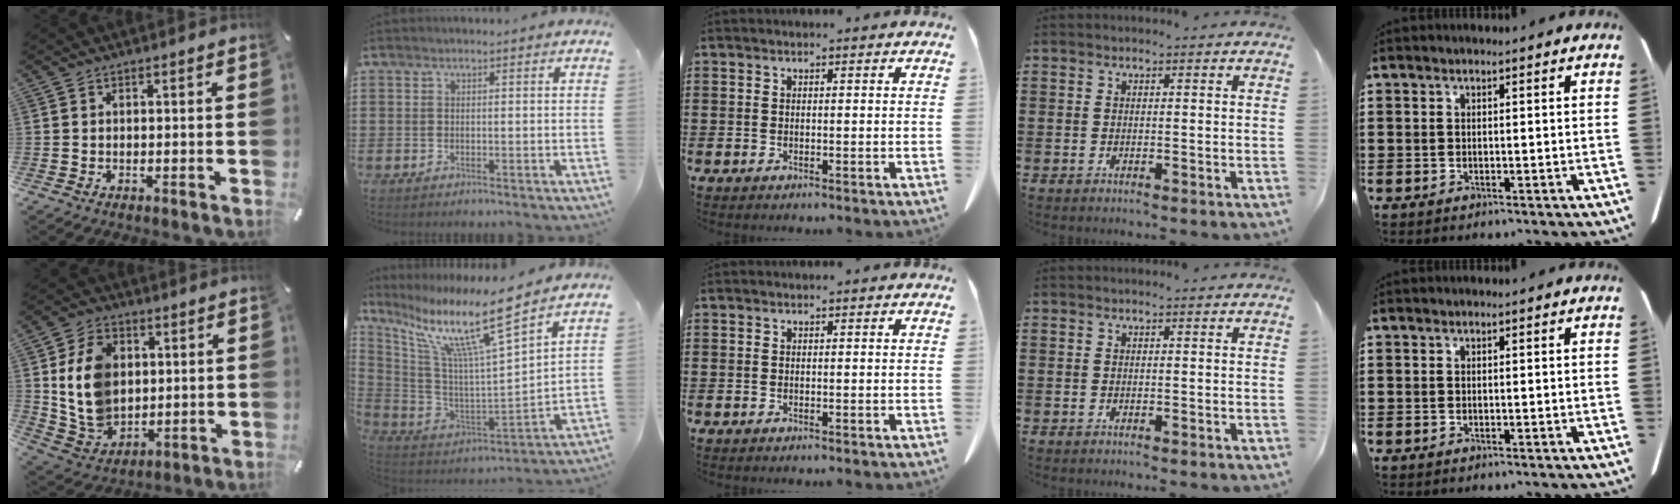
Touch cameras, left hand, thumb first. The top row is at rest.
{"thumb": {"total": 13.3, "force": [2.7, 10.9, 7.1], "torque": [-0.160, 0.005, 0.054]}, "index": {"total": 13.2, "force": [9.1, 0.1, 9.6], "torque": [-0.205, -0.063, 0.142]}}